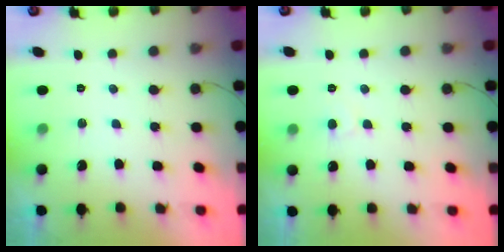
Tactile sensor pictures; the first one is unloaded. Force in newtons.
{"total": 4.4, "press": 4.4, "slide": 0.4}